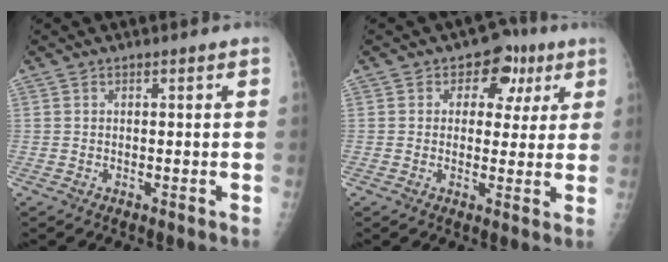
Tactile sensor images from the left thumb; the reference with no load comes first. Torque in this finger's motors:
{"motor_torque": [-0.04, 0.14, -0.05, -0.06, 0.04]}